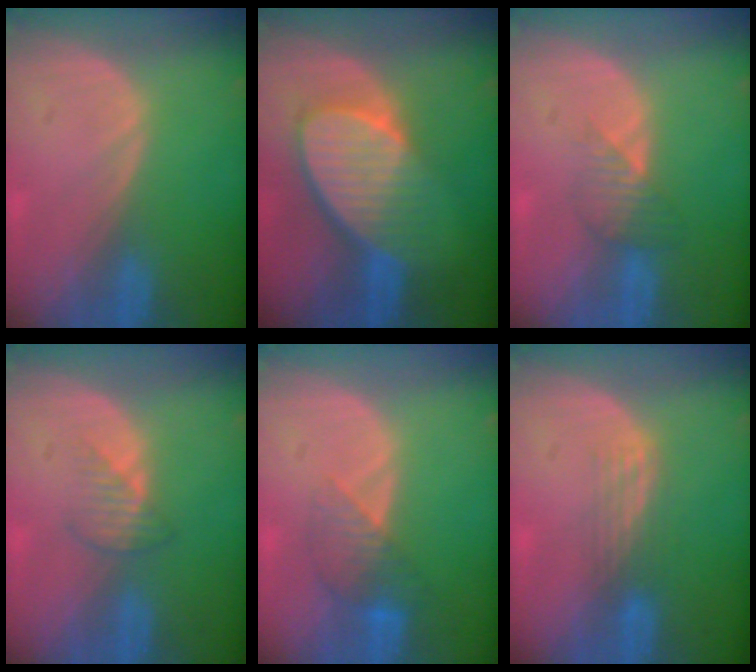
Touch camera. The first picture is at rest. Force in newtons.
{"total": 9.2, "press": 8.2, "slide": 4.1}
{"total": 3.5, "press": 3.1, "slide": 1.6}
{"total": 2.5, "press": 2.5, "slide": 0.3}
{"total": 4.2, "press": 4.2, "slide": 0.5}
{"total": 3.2, "press": 2.6, "slide": 1.8}